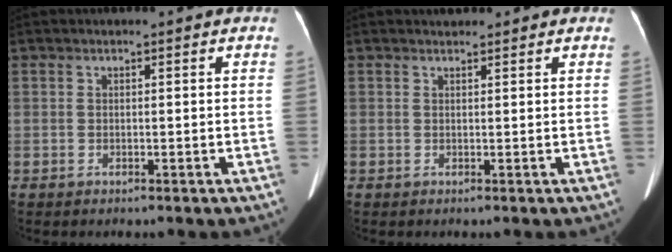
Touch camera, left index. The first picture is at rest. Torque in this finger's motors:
{"motor_torque": [-0.05, -0.06, -0.50, -0.18]}